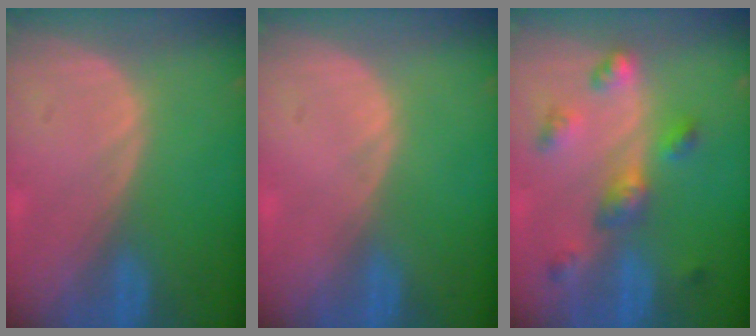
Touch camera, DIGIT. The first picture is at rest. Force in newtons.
{"total": 0.0}
{"total": 6.4, "press": 5.7, "slide": 2.8}